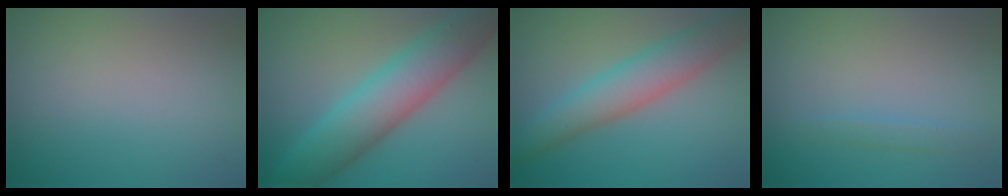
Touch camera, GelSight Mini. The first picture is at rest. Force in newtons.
{"total": 8.0, "press": 8.0, "slide": 0.0}
{"total": 5.7, "press": 5.7, "slide": 0.2}
{"total": 1.1, "press": 1.1, "slide": 0.0}